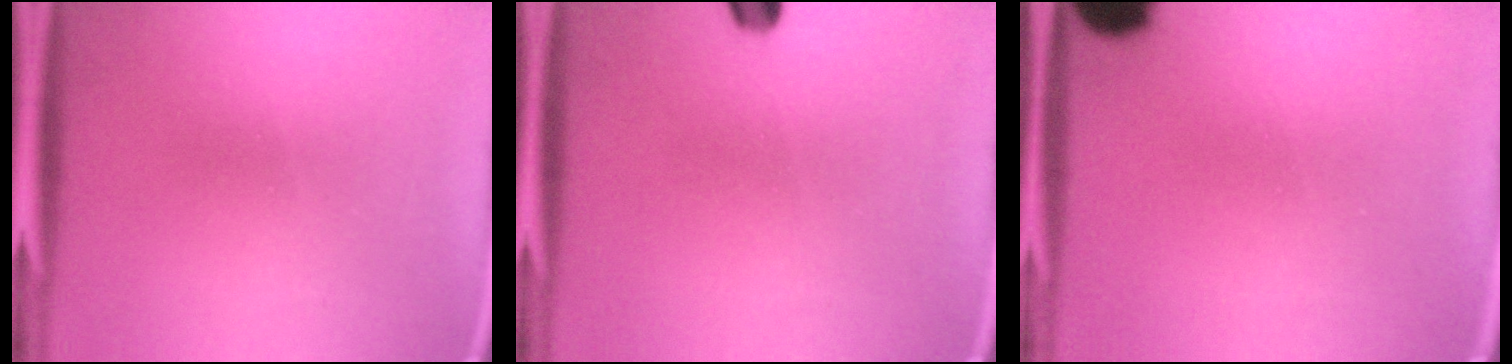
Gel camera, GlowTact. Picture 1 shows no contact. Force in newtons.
{"total": 4.5}
{"total": 10.3}